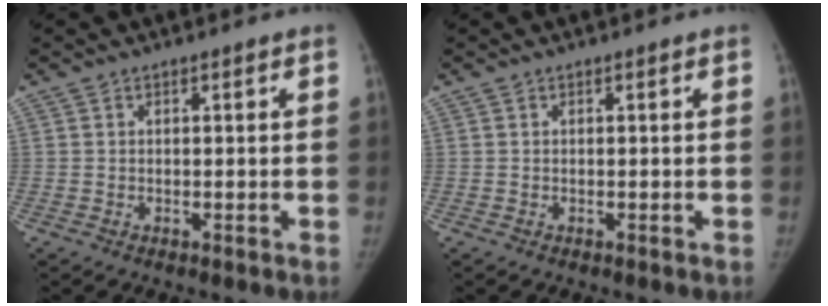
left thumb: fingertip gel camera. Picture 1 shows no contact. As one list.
[{"total": 0.0}]